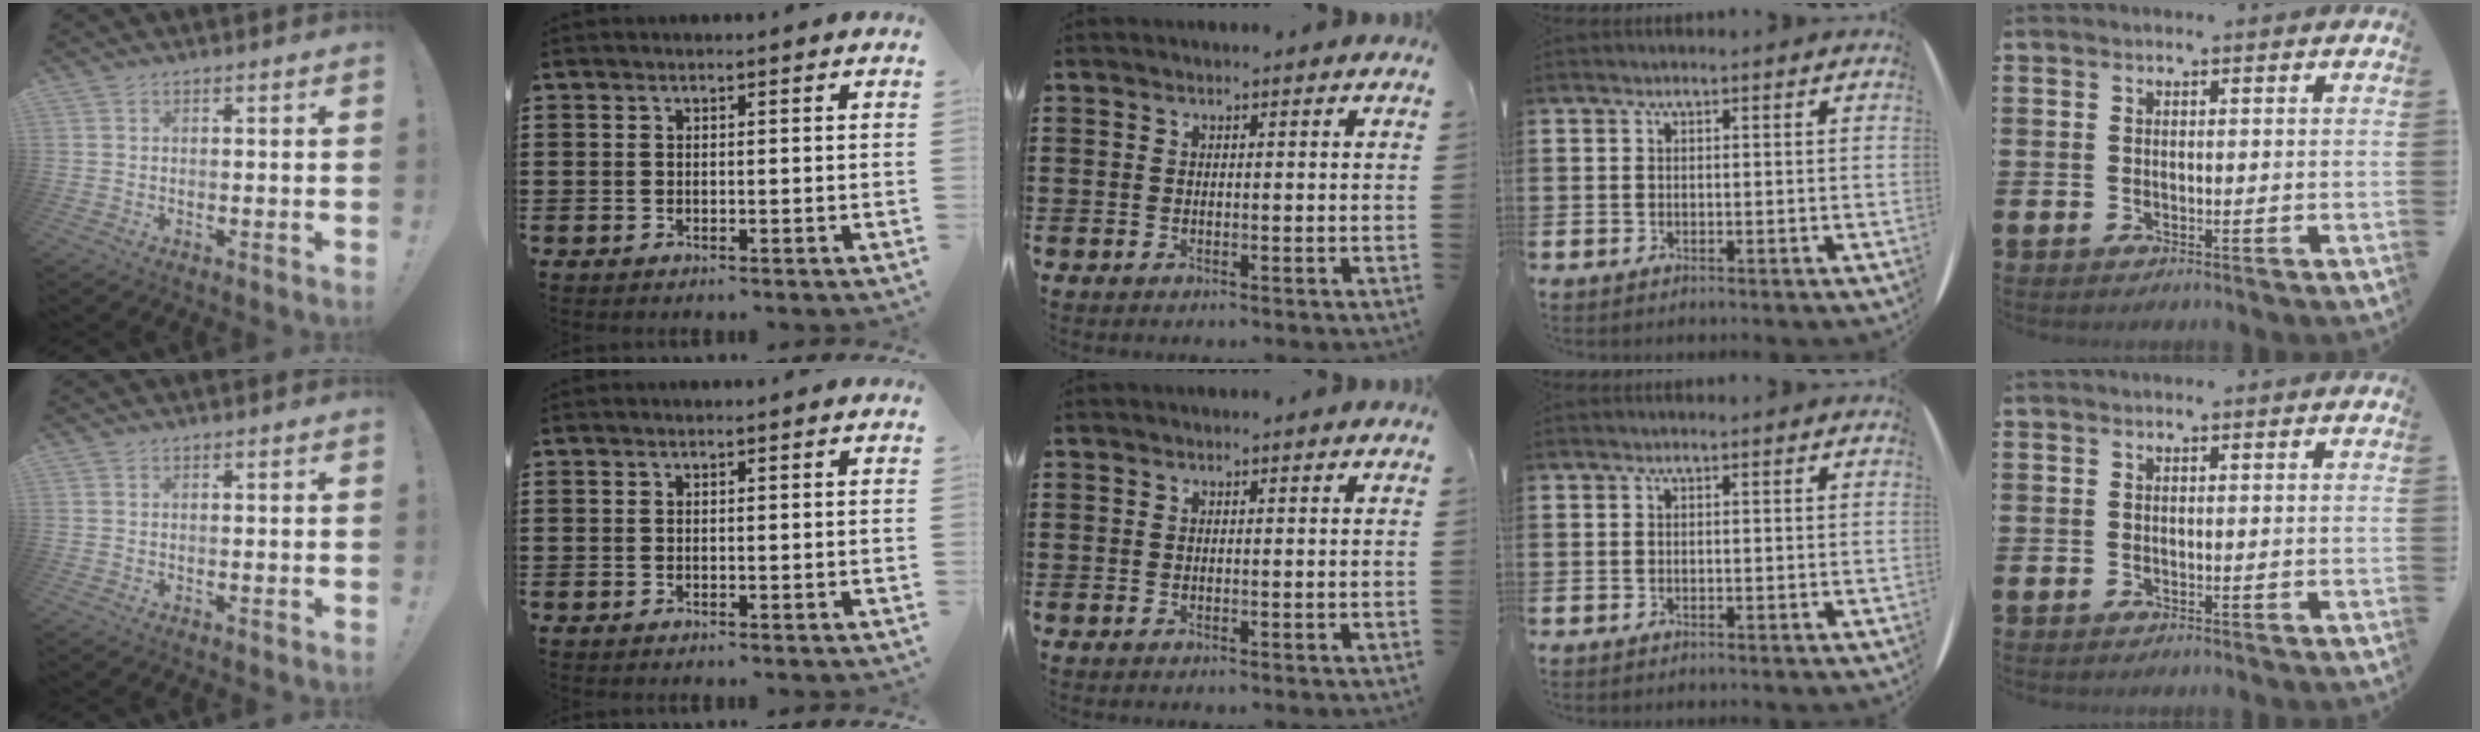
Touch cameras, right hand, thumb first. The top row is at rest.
{}